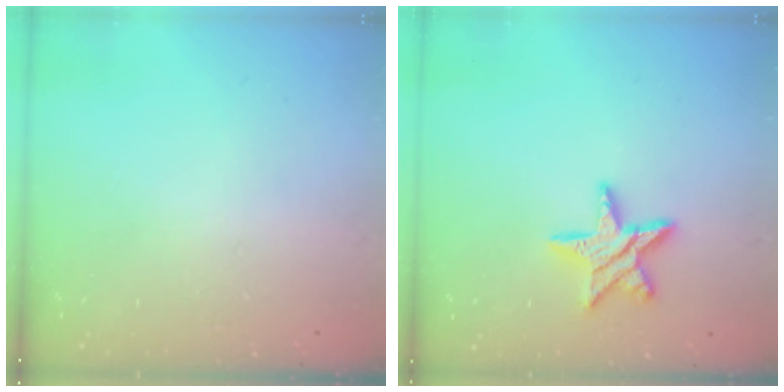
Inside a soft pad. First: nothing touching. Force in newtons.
{"total": 10.8, "press": 10.7, "slide": 0.8}